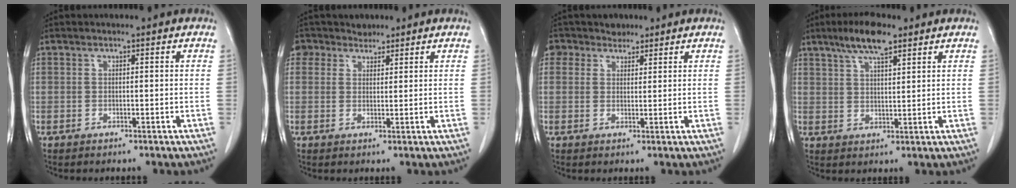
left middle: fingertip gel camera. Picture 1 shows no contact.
{"total": 3.7, "force": [2.8, 2.5, -0.3], "torque": [0.009, 0.016, 0.047]}
{"total": 3.8, "force": [2.6, 2.7, -0.1], "torque": [0.003, 0.017, 0.043]}
{"total": 7.2, "force": [5.0, 1.5, 4.9], "torque": [-0.098, 0.008, 0.091]}